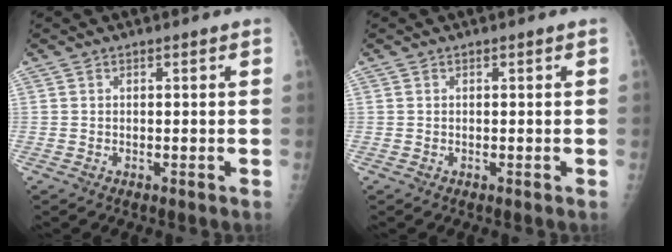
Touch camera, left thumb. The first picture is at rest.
{"total": 0.0}